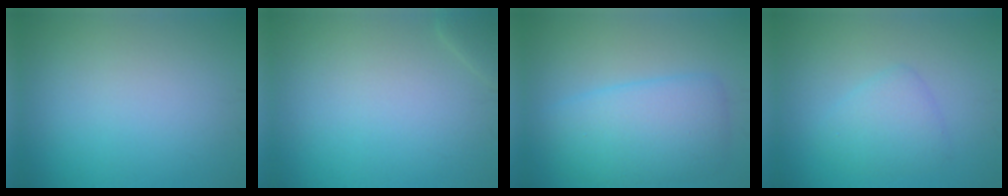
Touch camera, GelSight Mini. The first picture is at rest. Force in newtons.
{"total": 1.1, "press": 1.1, "slide": 0.1}
{"total": 5.8, "press": 5.8, "slide": 0.3}
{"total": 2.6, "press": 2.6, "slide": 0.3}